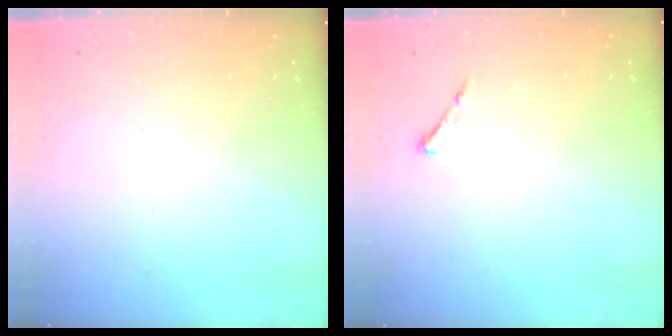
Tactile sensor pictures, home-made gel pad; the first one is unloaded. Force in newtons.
{"total": 3.2, "press": 3.1, "slide": 0.5}